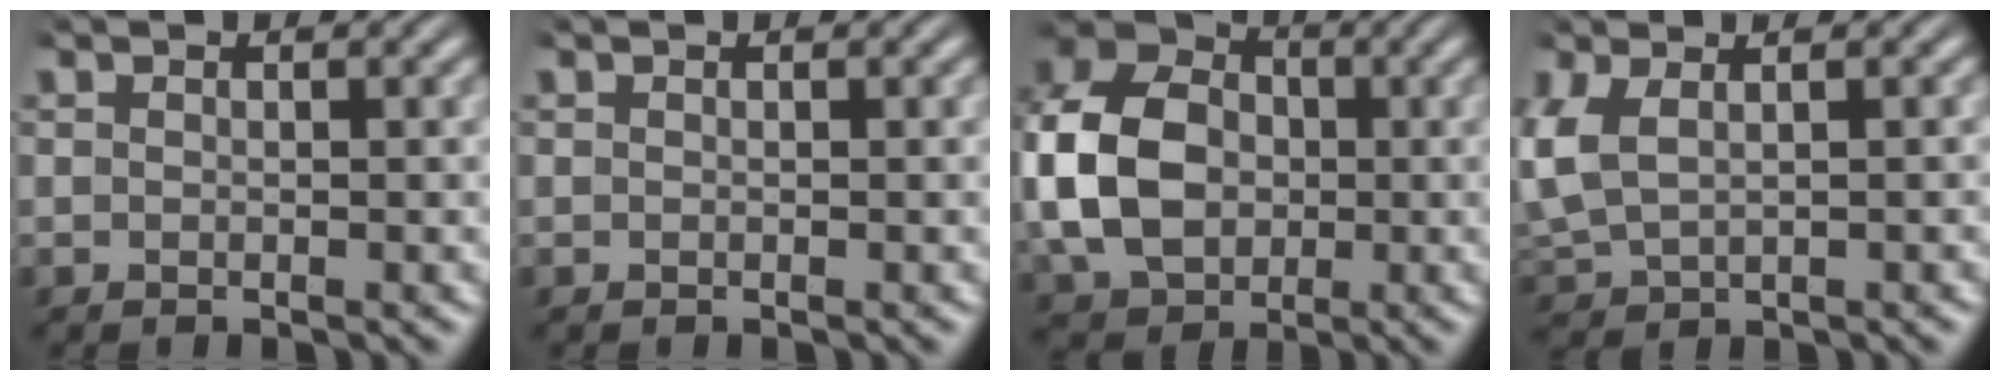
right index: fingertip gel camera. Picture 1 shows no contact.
{"total": 0.0}
{"total": 11.8, "force": [0.2, 9.7, 6.6], "torque": [-0.143, -0.017, 0.006]}
{"total": 4.1, "force": [0.7, 3.2, 2.5], "torque": [-0.075, -0.004, 0.024]}